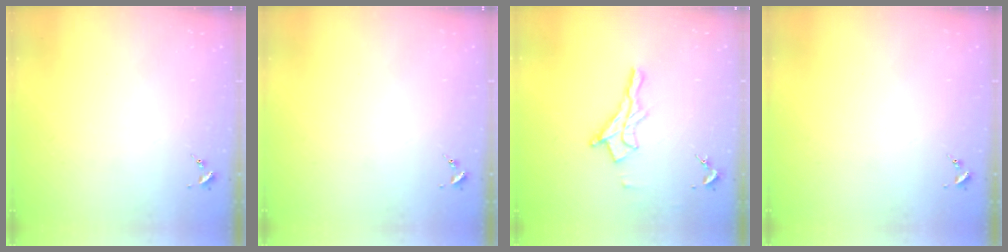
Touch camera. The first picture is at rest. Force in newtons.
{"total": 0.0}
{"total": 11.7, "press": 11.7, "slide": 0.8}
{"total": 0.0}